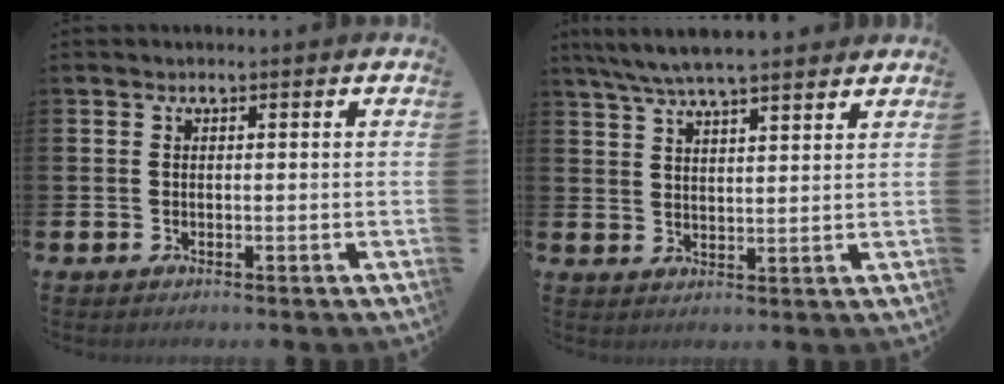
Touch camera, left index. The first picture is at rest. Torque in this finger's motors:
{"motor_torque": [0.54, -0.53, 1.05, 0.21]}